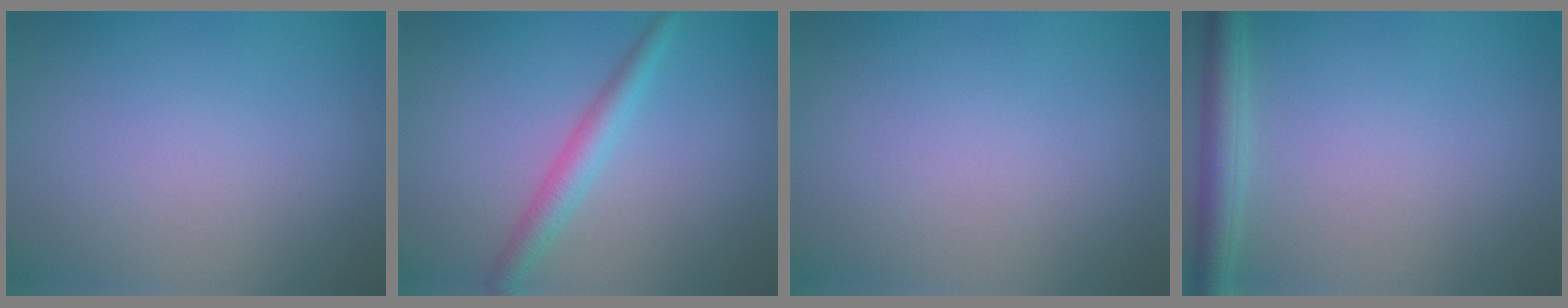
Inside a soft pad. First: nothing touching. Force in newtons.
{"total": 2.7, "press": 2.7, "slide": 0.1}
{"total": 0.0}
{"total": 3.1, "press": 3.1, "slide": 0.2}